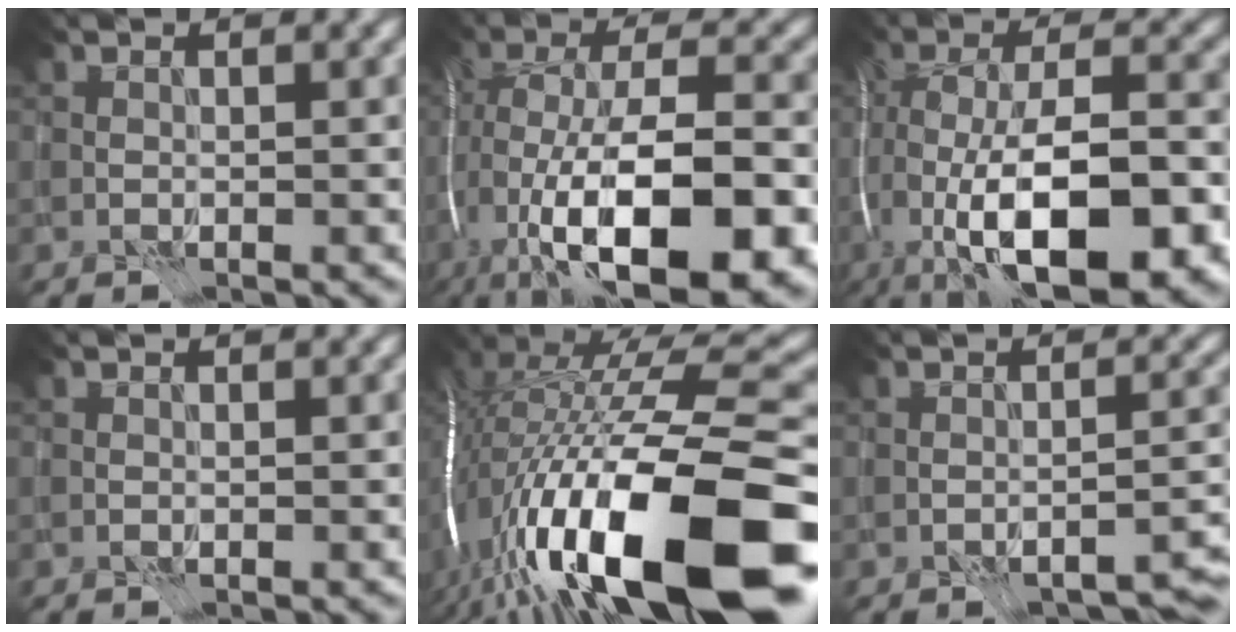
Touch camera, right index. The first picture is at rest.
{"total": 17.8, "force": [-7.6, 7.3, 14.4], "torque": [-0.254, 0.003, -0.124]}
{"total": 14.9, "force": [-5.9, 5.5, 12.5], "torque": [-0.217, 0.000, -0.102]}
{"total": 0.0}
{"total": 18.4, "force": [-5.4, 7.1, 16.1], "torque": [-0.297, -0.001, -0.097]}
{"total": 3.2, "force": [-2.4, 0.7, 2.1], "torque": [-0.031, 0.004, -0.034]}